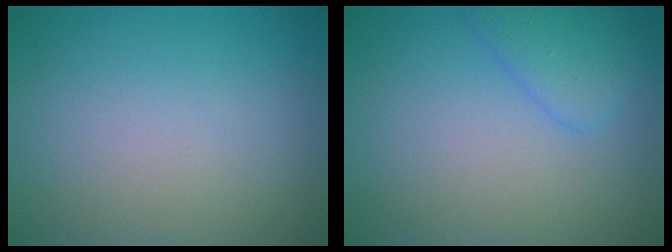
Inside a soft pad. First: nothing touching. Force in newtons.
{"total": 2.4, "press": 2.4, "slide": 0.1}